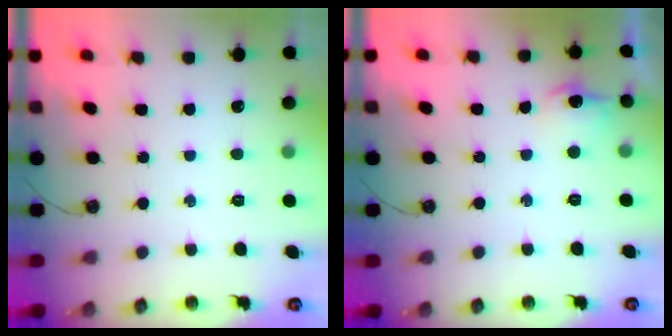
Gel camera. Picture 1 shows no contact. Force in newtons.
{"total": 8.0, "press": 8.0, "slide": 0.8}